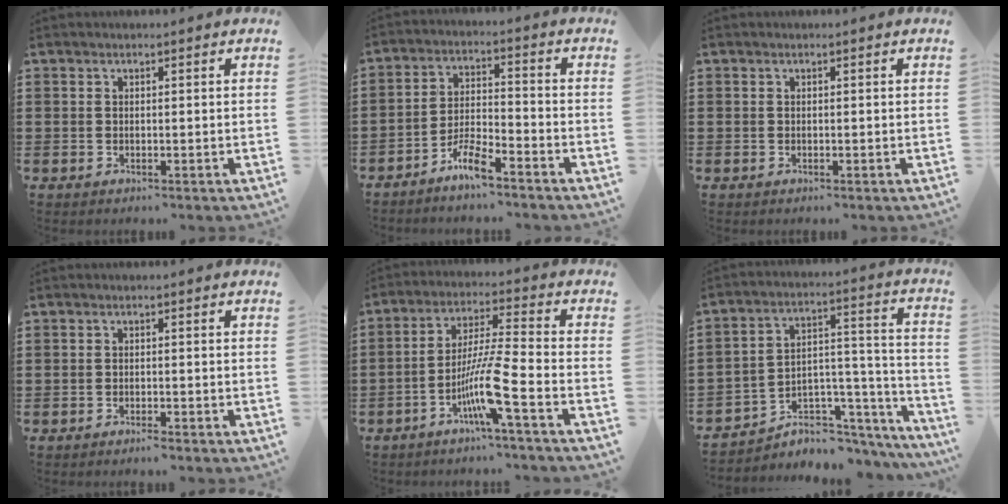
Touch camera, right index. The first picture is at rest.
{"total": 5.8, "force": [-4.8, 0.7, 3.0], "torque": [-0.074, -0.001, -0.095]}
{"total": 0.0}
{"total": 1.0, "force": [-0.9, 0.0, 0.4], "torque": [-0.010, -0.002, -0.018]}
{"total": 9.4, "force": [-4.6, 0.2, 8.2], "torque": [-0.169, -0.010, -0.092]}
{"total": 4.6, "force": [-3.3, 3.0, 1.1], "torque": [-0.028, -0.011, -0.062]}